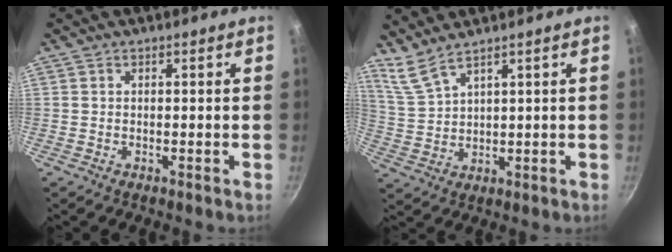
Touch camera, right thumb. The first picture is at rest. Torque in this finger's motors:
{"motor_torque": [-0.93, 0.71, -0.03, -0.31, 0.04]}